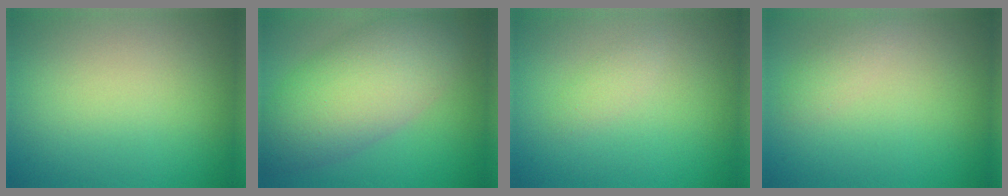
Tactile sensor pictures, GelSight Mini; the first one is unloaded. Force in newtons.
{"total": 8.5, "press": 8.5, "slide": 0.4}
{"total": 1.0, "press": 1.0, "slide": 0.1}
{"total": 1.1, "press": 1.1, "slide": 0.1}